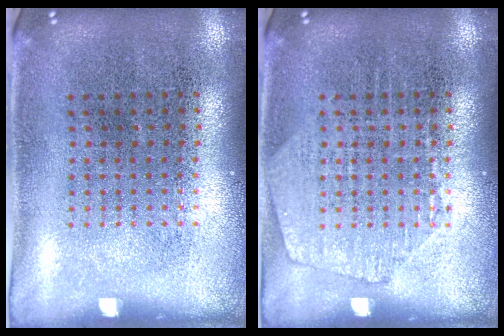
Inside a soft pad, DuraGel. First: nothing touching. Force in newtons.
{"total": 1.2, "press": 1.2, "slide": 0.2}